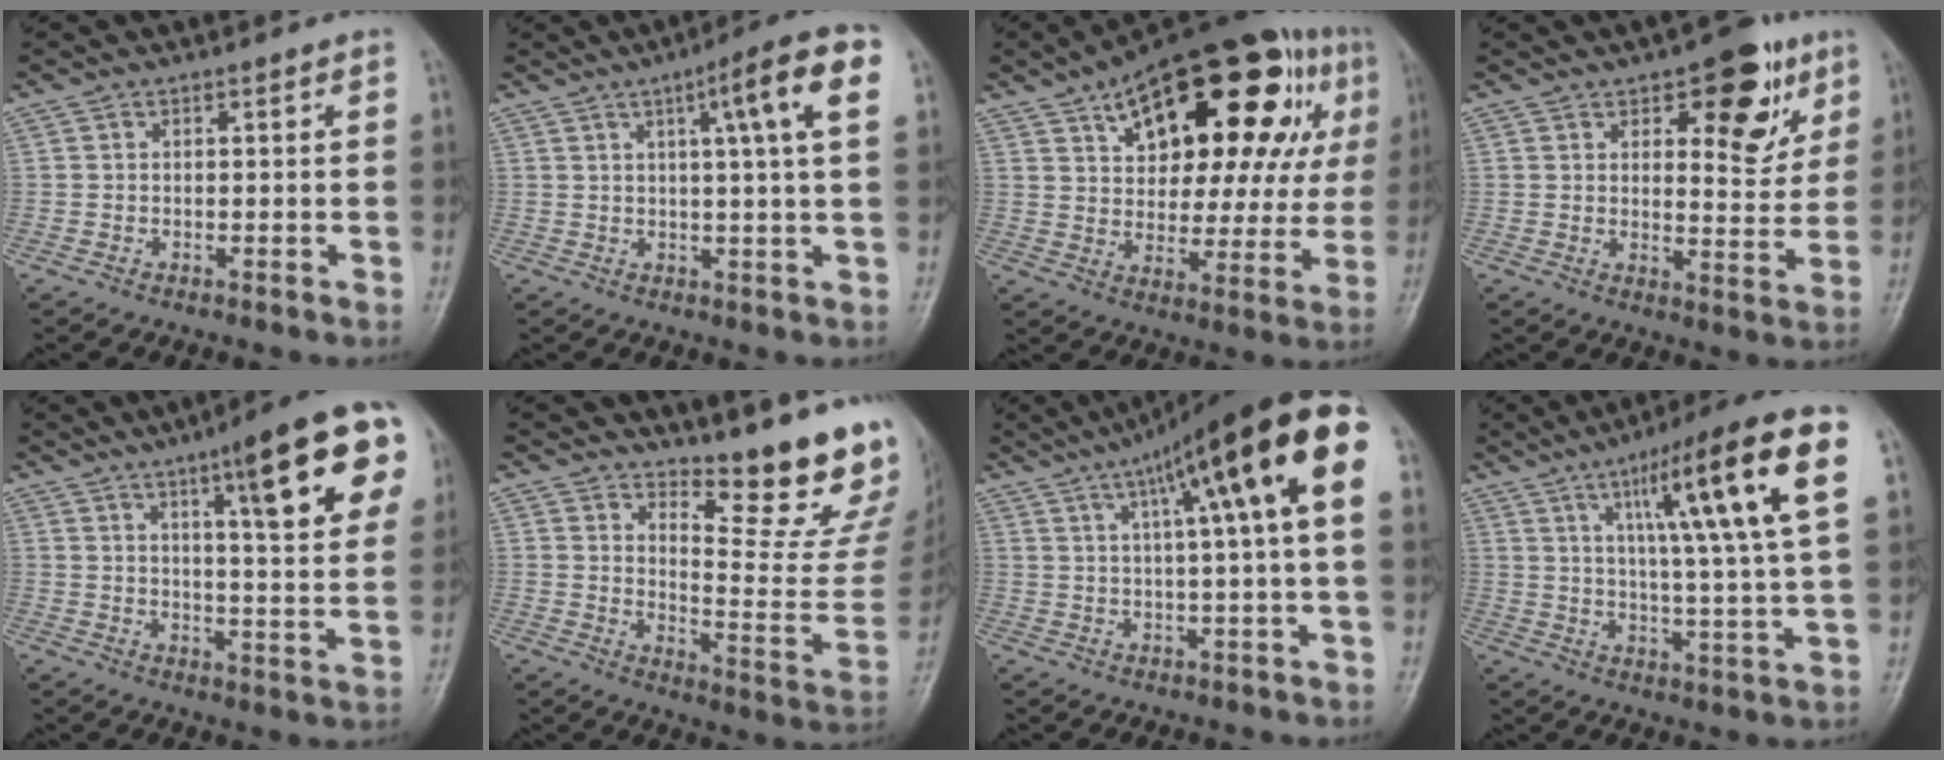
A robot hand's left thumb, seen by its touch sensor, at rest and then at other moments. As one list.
[{"total": 10.9, "force": [3.9, 0.8, 10.2], "torque": [-0.148, 0.008, 0.047]}, {"total": 31.9, "force": [13.4, 14.9, 24.9], "torque": [-0.335, 0.027, 0.200]}, {"total": 12.8, "force": [6.2, 5.9, 9.5], "torque": [-0.078, -0.026, 0.079]}, {"total": 19.0, "force": [8.3, 3.8, 16.7], "torque": [-0.197, -0.021, 0.110]}, {"total": 16.6, "force": [13.6, 2.8, 9.1], "torque": [-0.092, -0.153, 0.188]}, {"total": 17.3, "force": [6.2, 1.9, 16.0], "torque": [-0.253, 0.026, 0.090]}, {"total": 20.4, "force": [7.7, 2.1, 18.8], "torque": [-0.284, -0.011, 0.112]}]